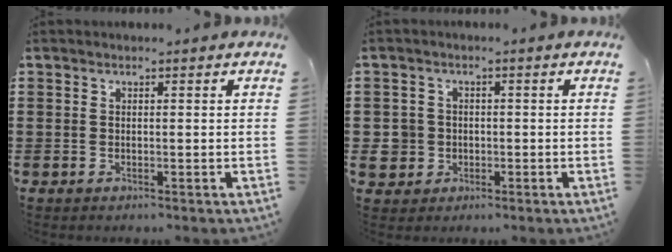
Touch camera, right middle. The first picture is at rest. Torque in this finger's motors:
{"motor_torque": [0.14, -0.23, 0.15, 0.02]}